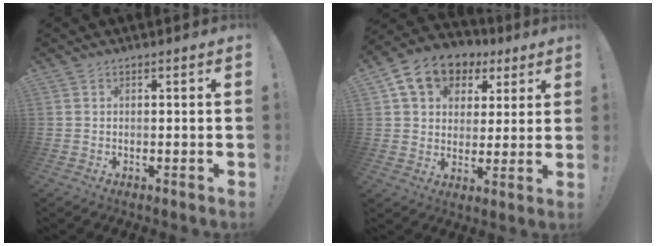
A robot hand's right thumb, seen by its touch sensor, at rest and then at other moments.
{"total": 12.7, "force": [6.4, 9.5, 5.6], "torque": [-0.086, -0.029, 0.124]}